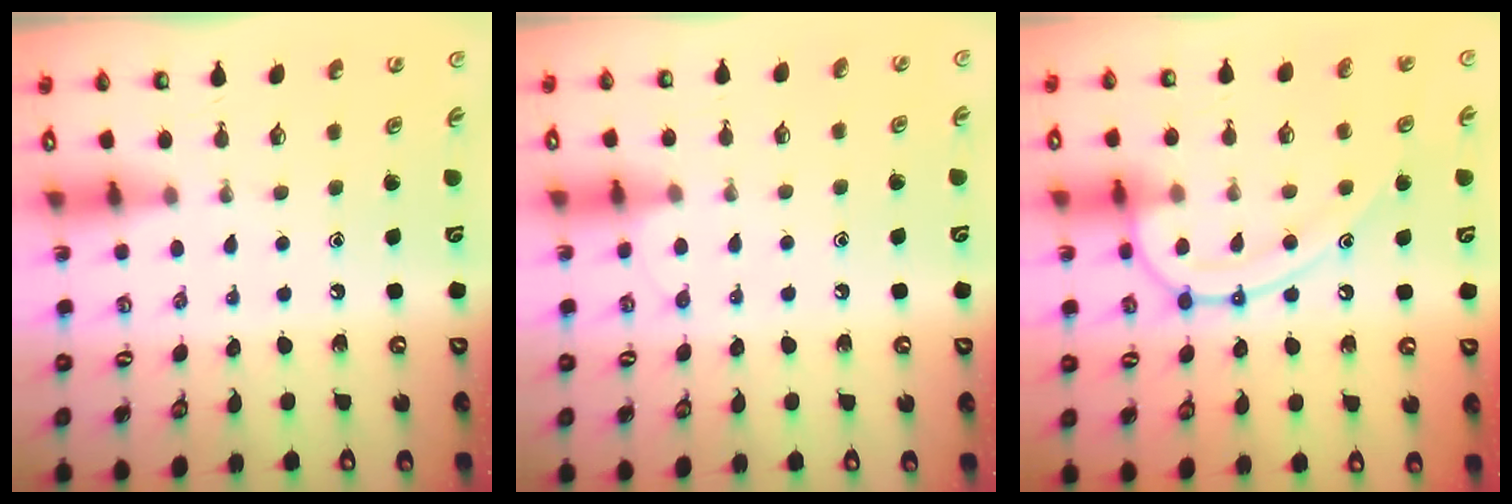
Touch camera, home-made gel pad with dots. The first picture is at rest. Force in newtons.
{"total": 5.0, "press": 5.0, "slide": 0.6}
{"total": 14.2, "press": 14.1, "slide": 1.5}